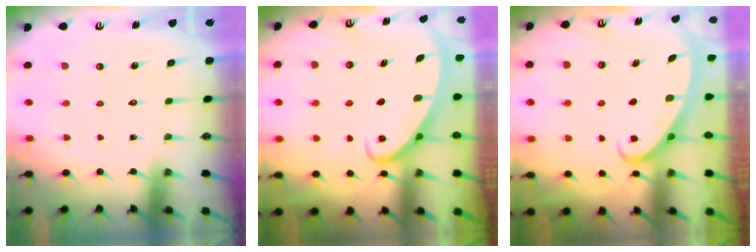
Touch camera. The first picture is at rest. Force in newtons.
{"total": 2.7, "press": 2.7, "slide": 0.3}
{"total": 2.7, "press": 2.7, "slide": 0.4}